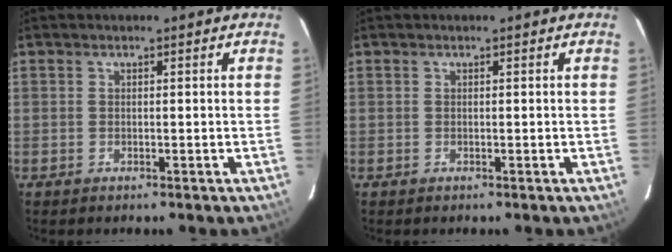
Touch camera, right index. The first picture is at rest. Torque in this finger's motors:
{"motor_torque": [0.56, 0.44, -0.02, 0.00]}